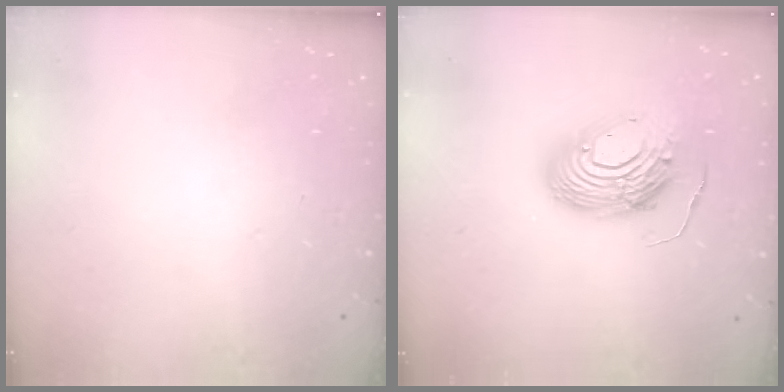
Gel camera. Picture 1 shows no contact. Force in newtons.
{"total": 14.7, "press": 14.6, "slide": 1.4}